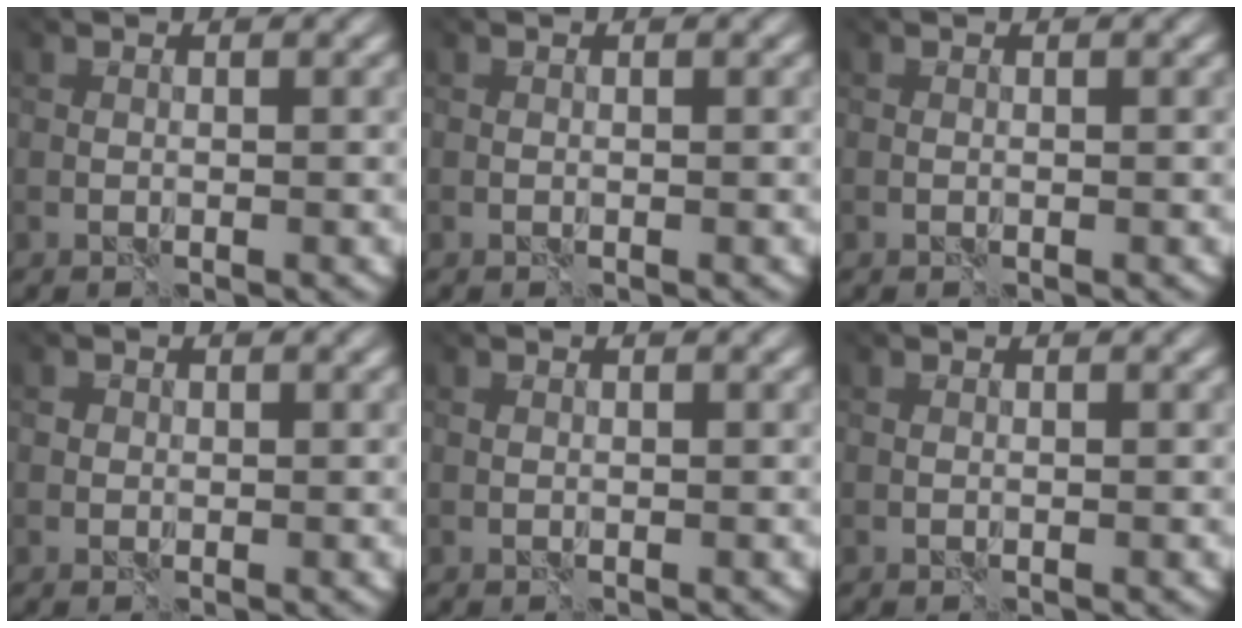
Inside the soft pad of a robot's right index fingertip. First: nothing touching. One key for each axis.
{"total": 0.0}
{"total": 0.0}
{"total": 0.6, "fx": 0.2, "fy": 0.6, "fz": -0.1, "tx": 0.004, "ty": 0.004, "tz": 0.002}
{"total": 0.0}
{"total": 0.0}